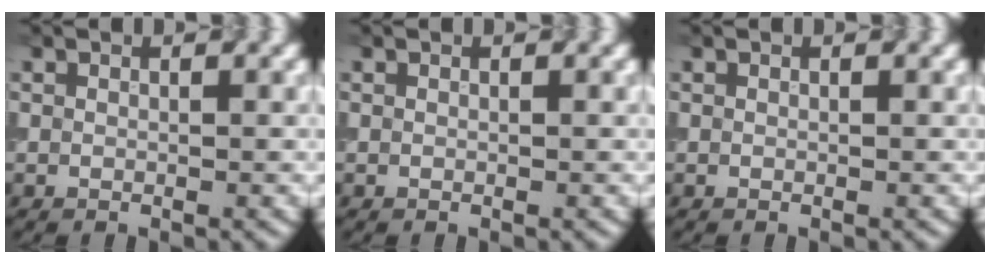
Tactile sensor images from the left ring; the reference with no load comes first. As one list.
[{"total": 0.0}, {"total": 0.0}]